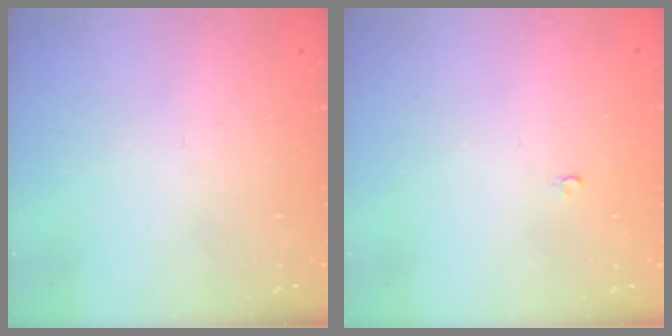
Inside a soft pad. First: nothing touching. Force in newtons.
{"total": 2.1, "press": 2.1, "slide": 0.2}